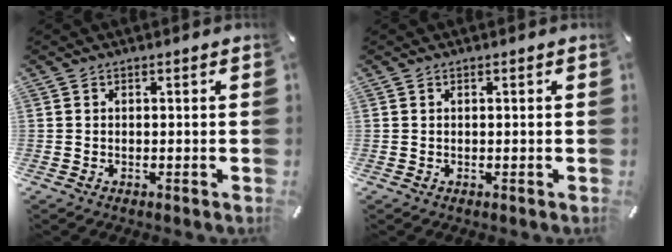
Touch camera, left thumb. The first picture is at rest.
{"total": 0.5, "force": [0.2, 0.1, 0.5], "torque": [-0.009, 0.000, 0.002]}